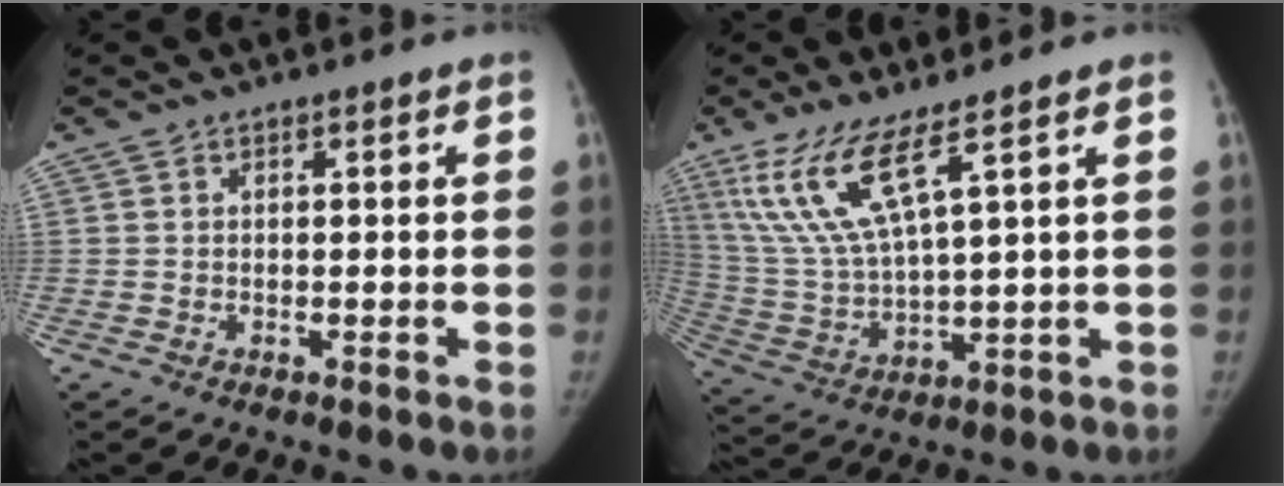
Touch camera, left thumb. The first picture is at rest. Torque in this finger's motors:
{"motor_torque": [0.12, 0.33, 1.75, -1.02, 0.17]}